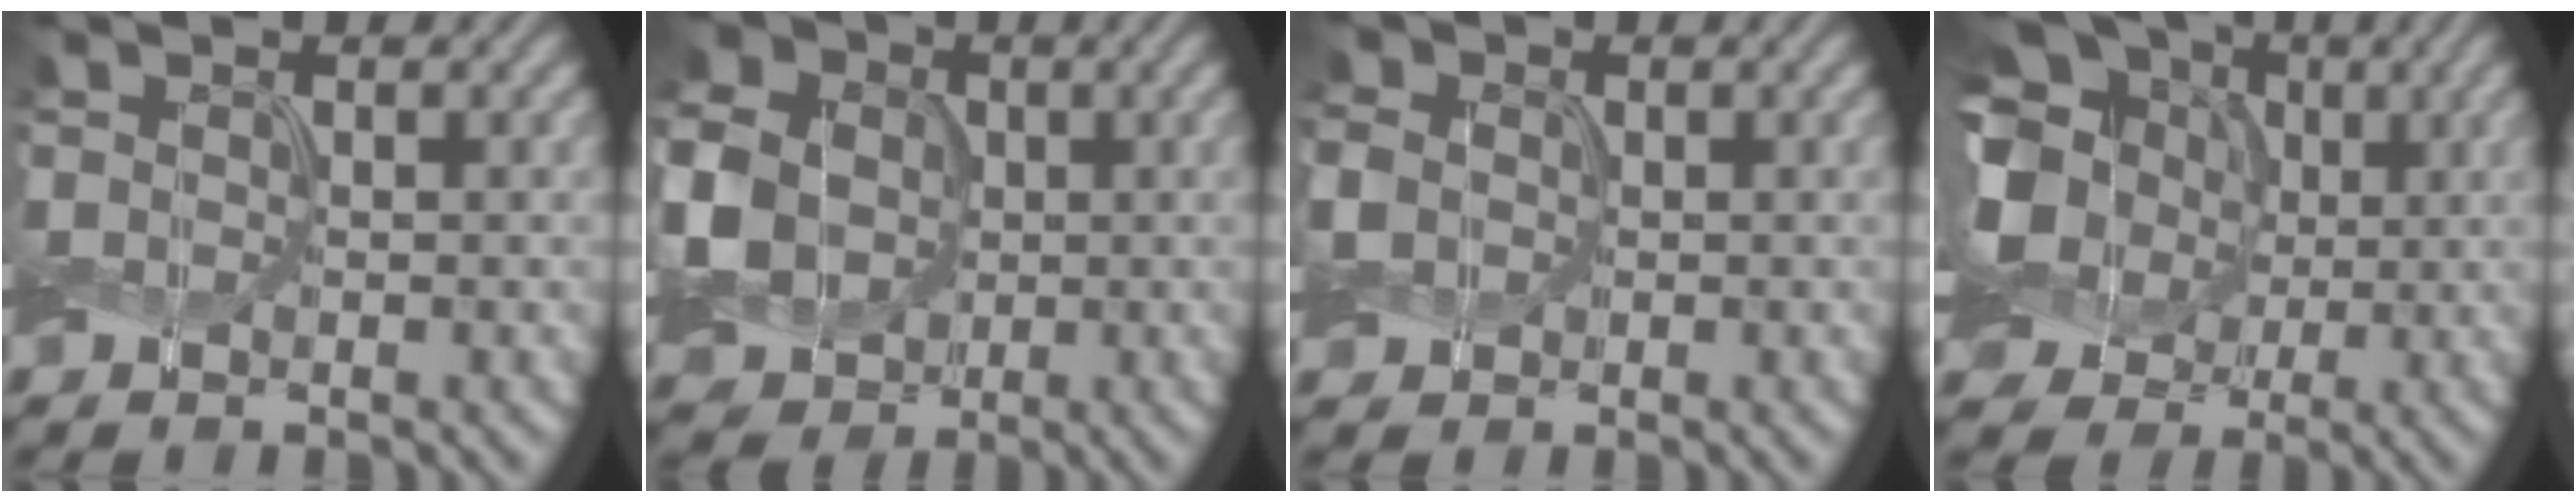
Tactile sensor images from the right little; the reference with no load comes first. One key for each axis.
{"total": 12.6, "fx": 1.0, "fy": 10.9, "fz": 6.1, "tx": -0.170, "ty": 0.015, "tz": 0.006}
{"total": 5.0, "fx": 0.9, "fy": 4.3, "fz": 2.3, "tx": -0.078, "ty": 0.018, "tz": 0.003}
{"total": 14.7, "fx": 2.6, "fy": 12.2, "fz": 7.8, "tx": -0.205, "ty": 0.039, "tz": 0.021}